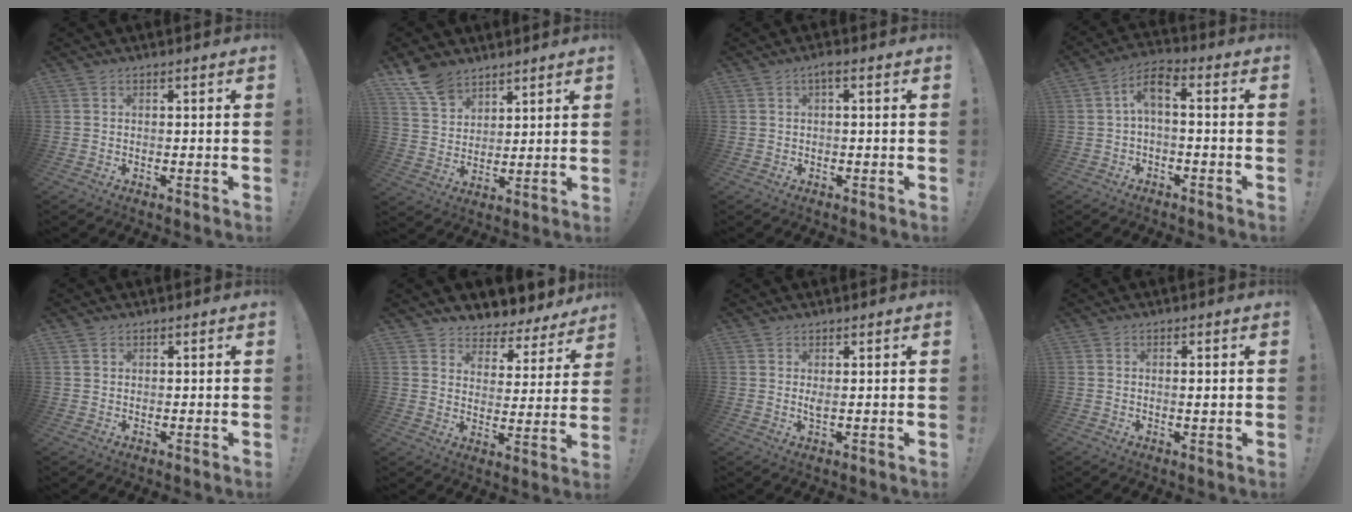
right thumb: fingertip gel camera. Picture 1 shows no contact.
{"total": 10.0, "force": [7.8, 5.3, 3.3], "torque": [-0.065, -0.049, 0.153]}
{"total": 1.6, "force": [0.0, 0.3, 1.6], "torque": [-0.035, 0.006, -0.002]}
{"total": 5.9, "force": [-0.6, 2.3, 5.4], "torque": [-0.110, 0.002, -0.010]}
{"total": 1.4, "force": [1.0, 1.0, 0.3], "torque": [-0.001, -0.001, 0.018]}
{"total": 5.1, "force": [4.3, 2.7, 0.7], "torque": [0.000, -0.056, 0.076]}
{"total": 1.8, "force": [0.9, 0.4, 1.5], "torque": [-0.021, -0.005, 0.013]}
{"total": 1.3, "force": [0.1, -0.1, 1.3], "torque": [-0.010, -0.008, -0.001]}